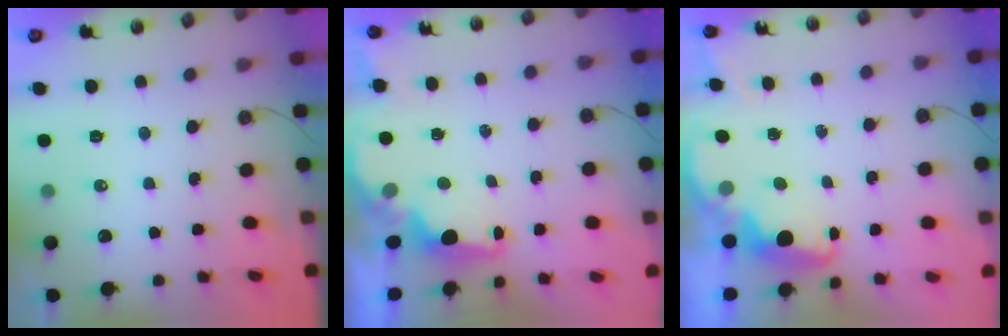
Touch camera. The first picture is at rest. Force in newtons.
{"total": 2.0, "press": 1.8, "slide": 0.8}
{"total": 2.5, "press": 2.5, "slide": 0.4}